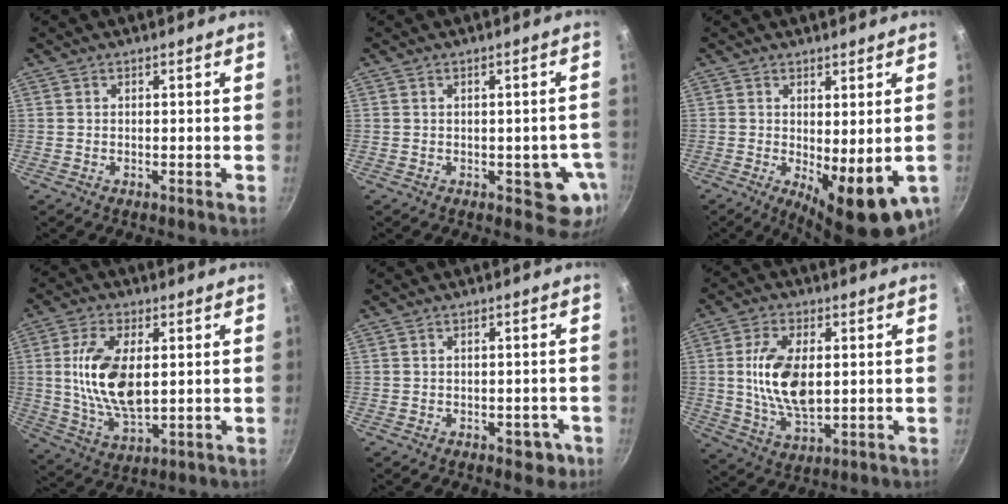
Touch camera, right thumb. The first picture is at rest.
{"total": 6.9, "force": [-1.8, 3.5, 5.6], "torque": [-0.025, 0.006, -0.022]}
{"total": 13.2, "force": [-2.7, 4.4, 12.1], "torque": [-0.145, -0.018, -0.021]}
{"total": 13.9, "force": [1.7, 7.1, 11.9], "torque": [-0.220, -0.007, 0.038]}
{"total": 3.6, "force": [-1.6, 2.3, 2.3], "torque": [-0.003, 0.016, -0.006]}
{"total": 12.8, "force": [1.2, 6.8, 10.8], "torque": [-0.195, -0.004, 0.026]}